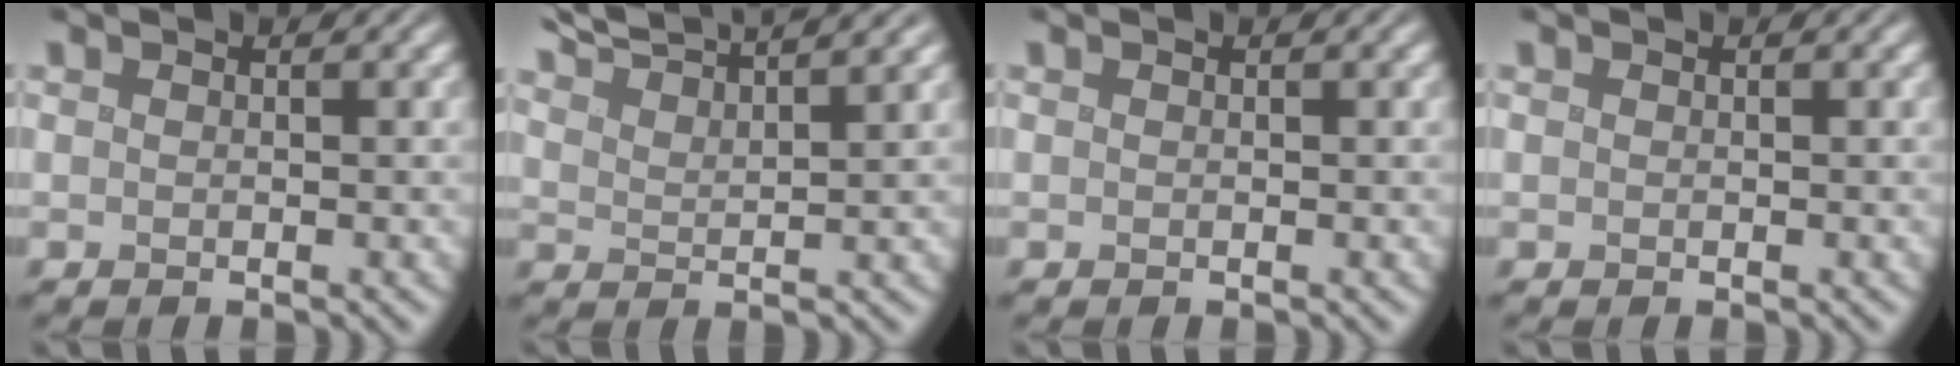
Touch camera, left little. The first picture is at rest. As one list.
[{"total": 6.5, "force": [6.0, 0.5, 2.5], "torque": [-0.048, 0.017, 0.094]}, {"total": 0.0}, {"total": 0.0}]